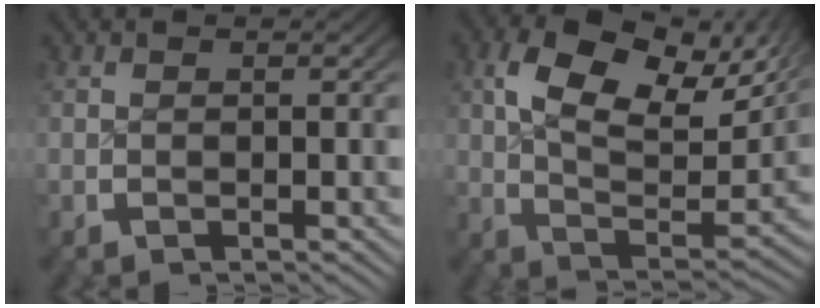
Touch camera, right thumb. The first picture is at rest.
{"total": 12.5, "force": [4.5, 7.1, 9.3], "torque": [-0.161, 0.000, 0.062]}